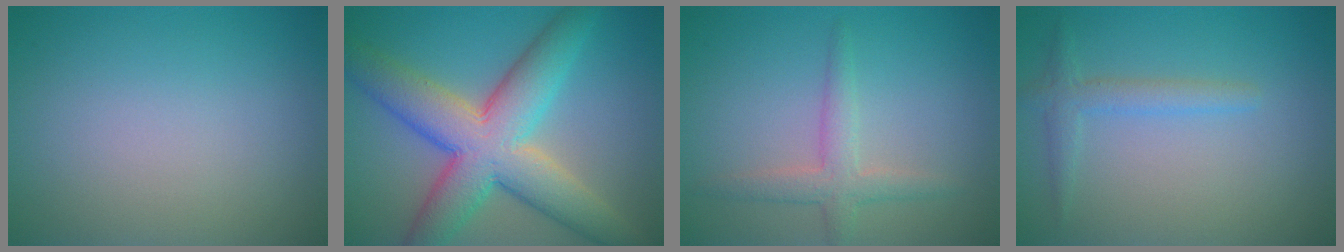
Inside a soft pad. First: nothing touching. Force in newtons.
{"total": 10.1, "press": 10.1, "slide": 0.5}
{"total": 2.6, "press": 2.6, "slide": 0.0}
{"total": 1.9, "press": 1.9, "slide": 0.1}